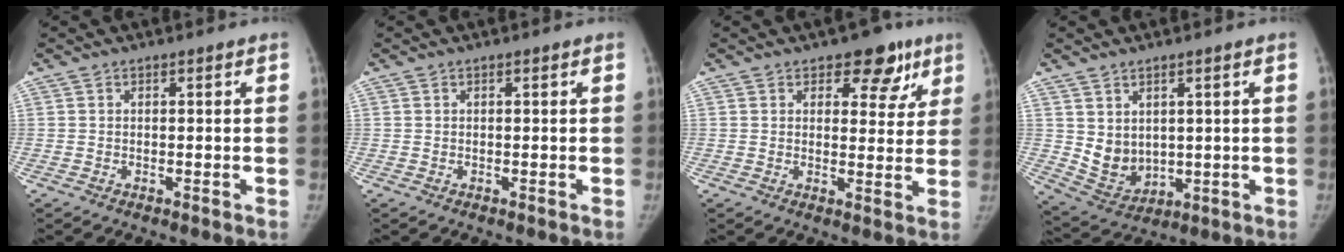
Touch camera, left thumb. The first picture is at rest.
{"total": 0.0}
{"total": 8.2, "force": [4.9, 4.8, 4.6], "torque": [-0.010, -0.018, 0.060]}
{"total": 7.1, "force": [1.6, 5.5, 4.3], "torque": [-0.051, -0.022, 0.055]}